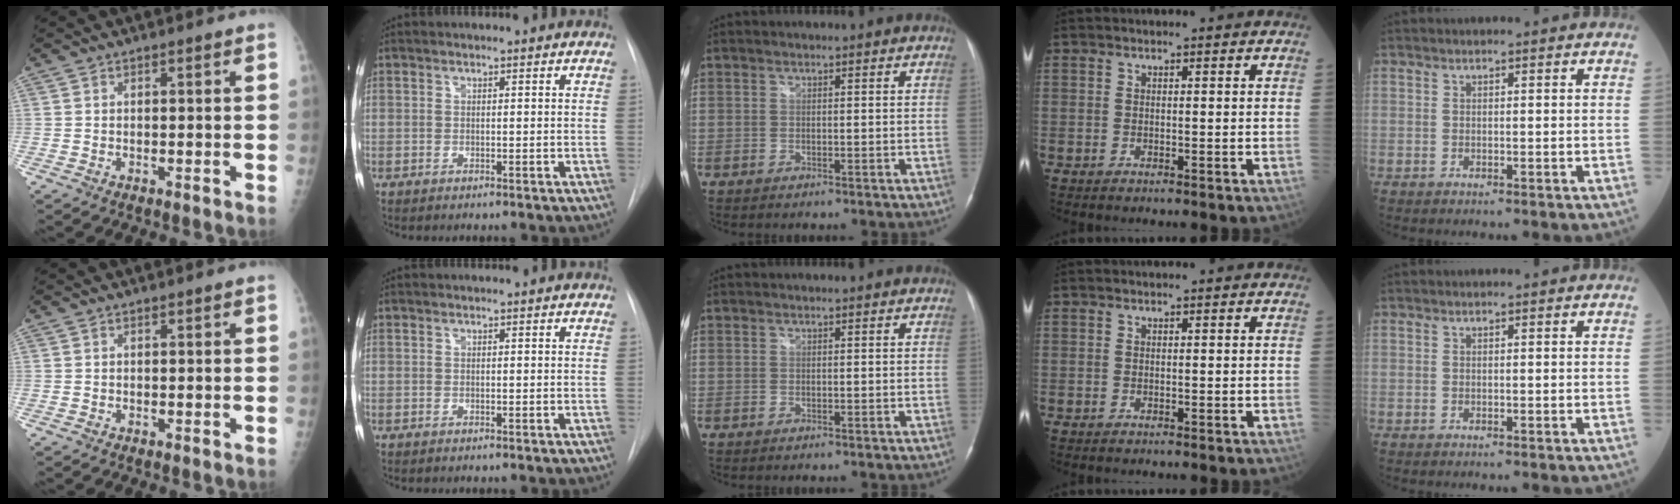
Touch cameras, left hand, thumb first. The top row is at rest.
{}